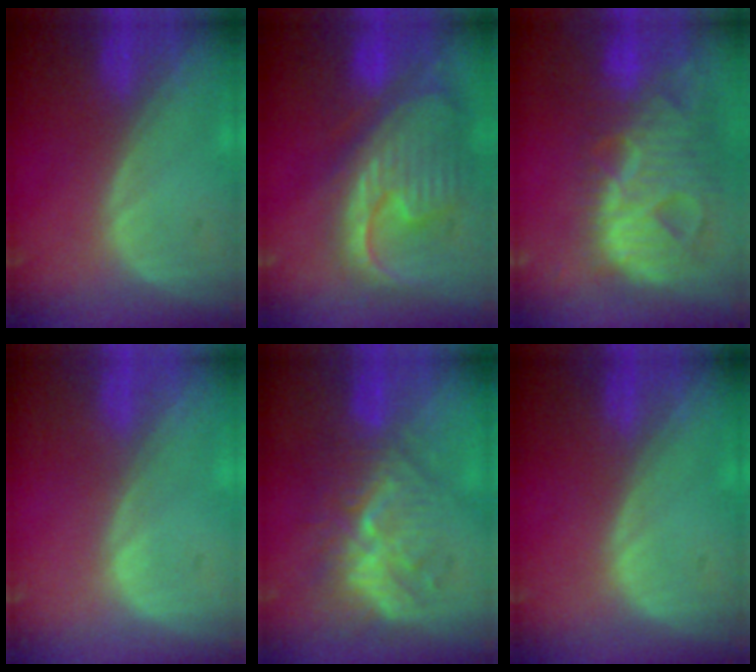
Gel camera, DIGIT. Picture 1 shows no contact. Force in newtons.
{"total": 12.5, "press": 10.7, "slide": 6.5}
{"total": 13.4, "press": 11.4, "slide": 7.0}
{"total": 0.6, "press": 0.1, "slide": 0.6}
{"total": 9.9, "press": 8.6, "slide": 4.9}
{"total": 0.0}